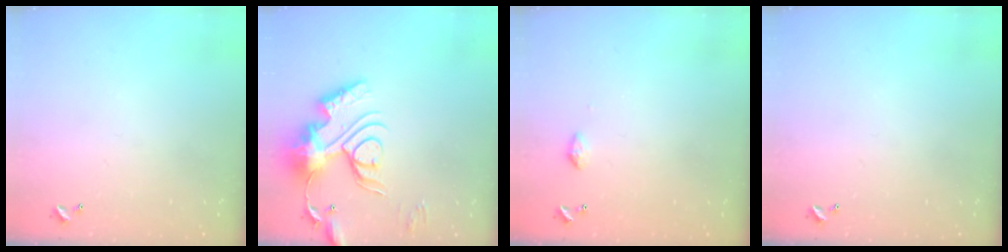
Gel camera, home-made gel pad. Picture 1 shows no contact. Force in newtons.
{"total": 18.4, "press": 18.3, "slide": 1.8}
{"total": 4.1, "press": 4.1, "slide": 0.6}
{"total": 0.0}